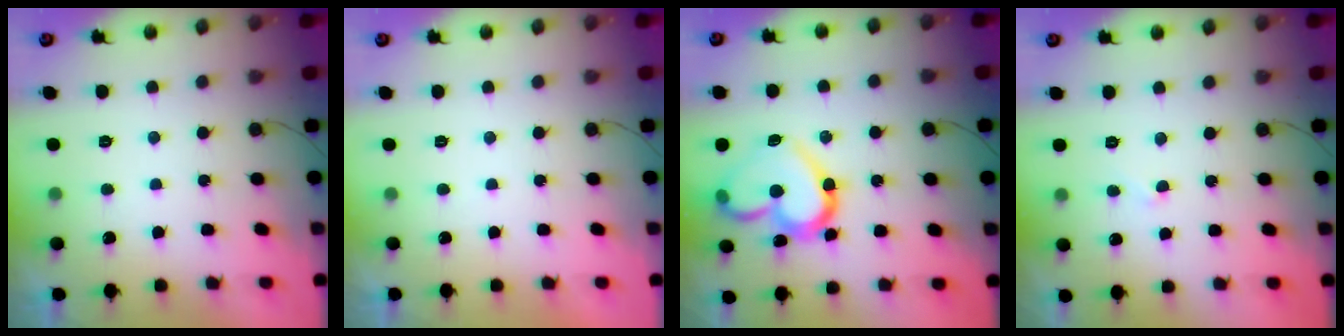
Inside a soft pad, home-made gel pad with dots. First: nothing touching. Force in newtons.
{"total": 1.8, "press": 1.8, "slide": 0.1}
{"total": 17.2, "press": 17.2, "slide": 1.2}
{"total": 3.5, "press": 3.5, "slide": 0.2}